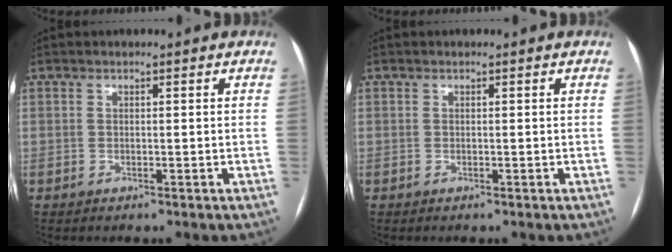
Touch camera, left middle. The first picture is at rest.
{"total": 0.0}